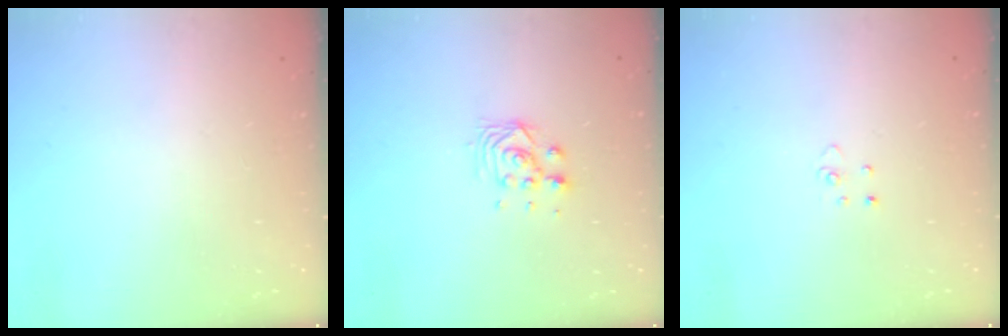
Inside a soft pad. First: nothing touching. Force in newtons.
{"total": 3.9, "press": 3.8, "slide": 0.8}
{"total": 2.9, "press": 2.9, "slide": 0.2}